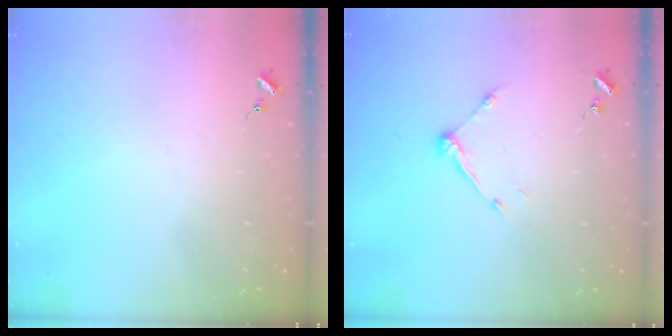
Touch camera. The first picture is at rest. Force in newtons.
{"total": 7.3, "press": 7.3, "slide": 0.5}